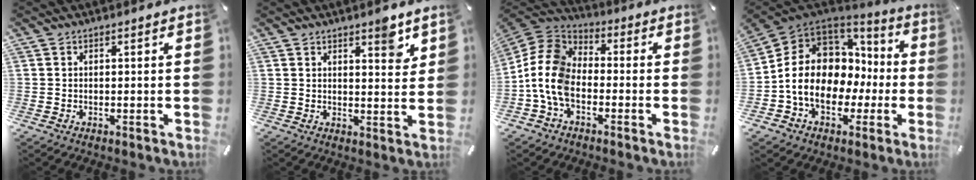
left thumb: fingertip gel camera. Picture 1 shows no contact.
{"total": 5.5, "force": [4.0, 2.1, 3.1], "torque": [-0.021, -0.031, 0.062]}
{"total": 12.5, "force": [-4.2, 8.7, 7.9], "torque": [-0.180, 0.016, -0.080]}
{"total": 14.5, "force": [-1.6, 11.7, 8.4], "torque": [-0.172, 0.002, -0.025]}